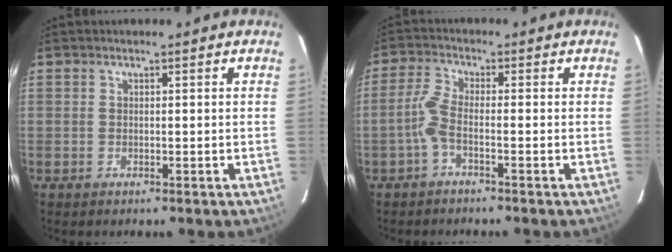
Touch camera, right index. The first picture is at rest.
{"total": 3.4, "force": [-1.7, 0.4, 2.9], "torque": [-0.075, 0.006, -0.036]}